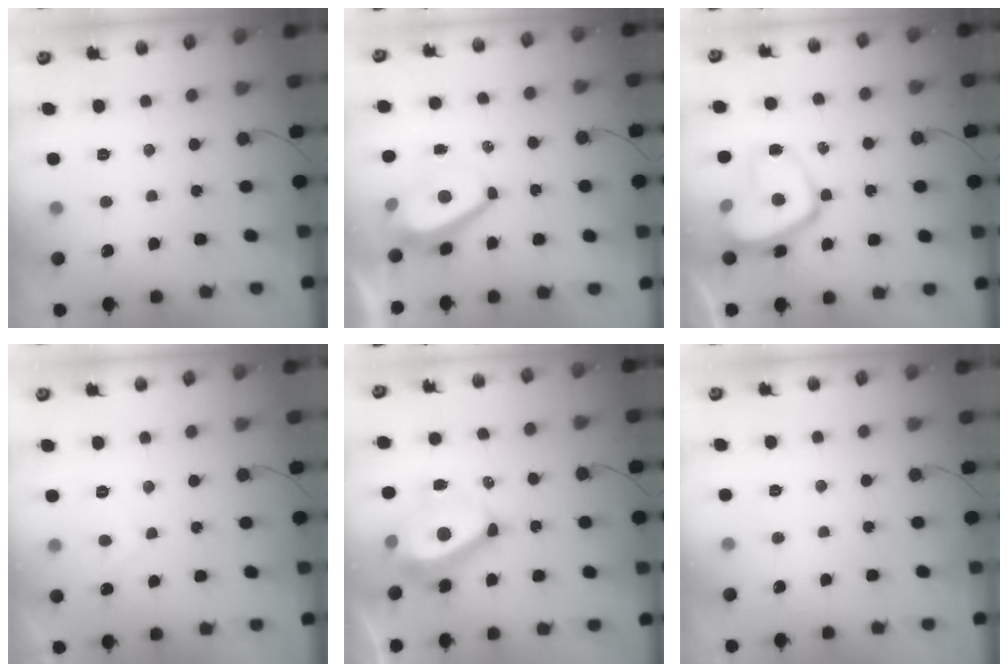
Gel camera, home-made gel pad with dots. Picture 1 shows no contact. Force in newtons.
{"total": 5.1, "press": 5.0, "slide": 0.6}
{"total": 14.4, "press": 14.3, "slide": 1.4}
{"total": 2.0, "press": 1.8, "slide": 0.7}
{"total": 10.4, "press": 9.9, "slide": 3.1}
{"total": 0.0}